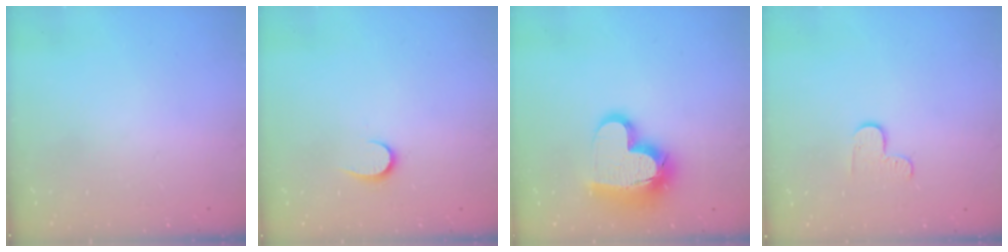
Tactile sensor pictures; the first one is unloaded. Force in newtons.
{"total": 6.3, "press": 6.3, "slide": 0.5}
{"total": 17.2, "press": 17.2, "slide": 1.4}
{"total": 4.6, "press": 4.5, "slide": 0.5}